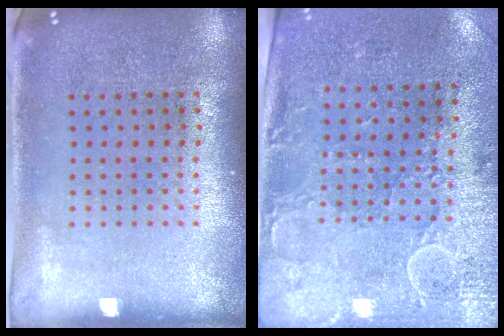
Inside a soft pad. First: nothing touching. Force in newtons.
{"total": 3.0, "press": 2.4, "slide": 1.7}